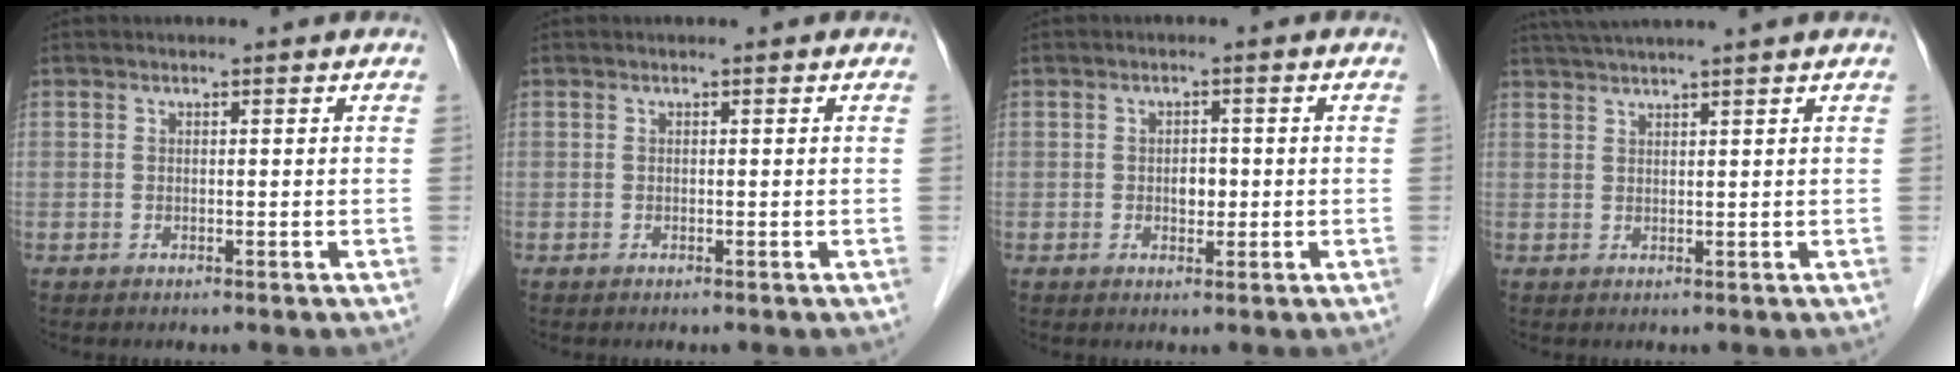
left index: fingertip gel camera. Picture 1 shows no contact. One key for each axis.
{"total": 0.0}
{"total": 2.1, "fx": -0.3, "fy": 1.4, "fz": 1.6, "tx": -0.023, "ty": 0.003, "tz": -0.003}
{"total": 6.0, "fx": 5.1, "fy": -1.6, "fz": 2.9, "tx": -0.044, "ty": 0.026, "tz": 0.083}